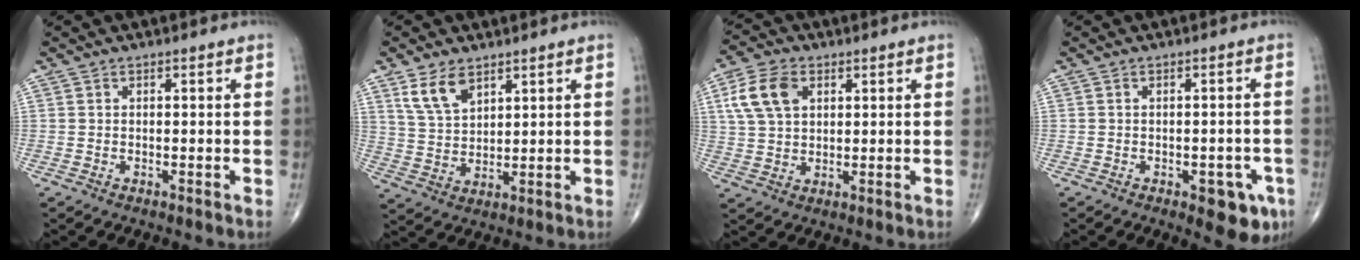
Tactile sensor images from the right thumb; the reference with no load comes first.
{"total": 7.1, "force": [4.4, 3.8, 4.1], "torque": [-0.068, -0.021, 0.095]}
{"total": 9.1, "force": [3.1, 5.9, 6.2], "torque": [-0.117, 0.003, 0.059]}
{"total": 7.0, "force": [-3.1, 3.2, 5.4], "torque": [-0.043, 0.007, -0.032]}